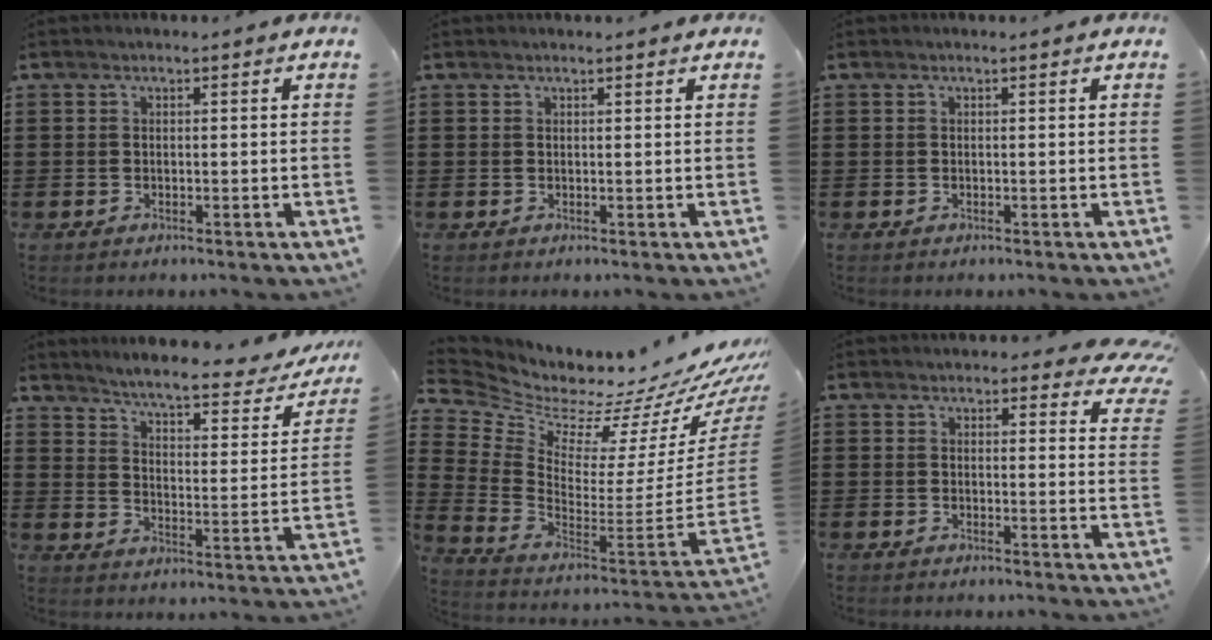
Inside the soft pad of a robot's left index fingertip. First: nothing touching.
{"total": 0.5, "force": [0.5, 0.0, 0.3], "torque": [-0.006, 0.000, 0.010]}
{"total": 0.0}
{"total": 5.2, "force": [4.6, 0.0, 2.4], "torque": [-0.068, -0.035, 0.071]}
{"total": 5.2, "force": [4.8, 1.6, 1.2], "torque": [-0.037, -0.076, 0.068]}
{"total": 4.0, "force": [3.6, 1.3, 1.3], "torque": [-0.022, -0.014, 0.064]}